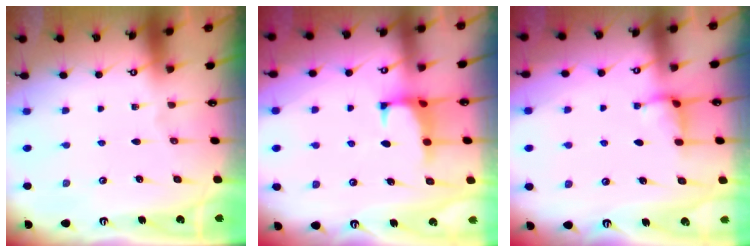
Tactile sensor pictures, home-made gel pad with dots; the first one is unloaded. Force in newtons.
{"total": 1.3, "press": 1.2, "slide": 0.7}
{"total": 2.6, "press": 2.6, "slide": 0.4}